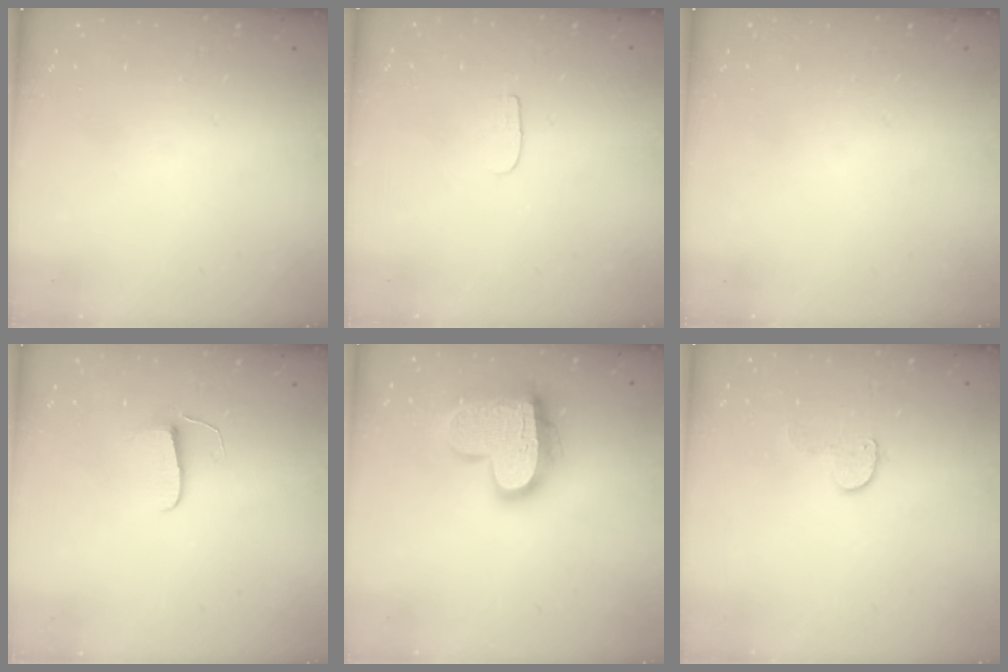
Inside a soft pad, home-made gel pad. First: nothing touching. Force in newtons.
{"total": 3.6, "press": 3.6, "slide": 0.4}
{"total": 0.0}
{"total": 5.9, "press": 5.8, "slide": 0.6}
{"total": 18.2, "press": 18.1, "slide": 1.4}
{"total": 6.7, "press": 6.7, "slide": 0.4}